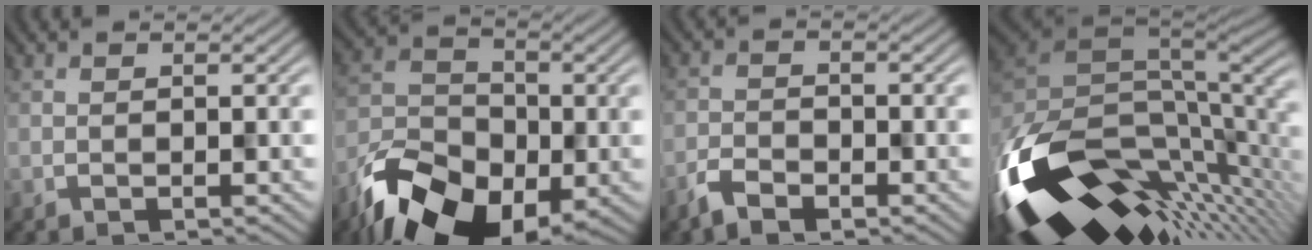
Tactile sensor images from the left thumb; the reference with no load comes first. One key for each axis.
{"total": 14.9, "fx": -9.4, "fy": 8.7, "fz": 7.6, "tx": -0.161, "ty": -0.054, "tz": -0.153}
{"total": 2.7, "fx": -2.4, "fy": 1.2, "fz": 0.6, "tx": -0.019, "ty": -0.010, "tz": -0.047}
{"total": 15.7, "fx": -4.1, "fy": 7.4, "fz": 13.2, "tx": -0.296, "ty": -0.043, "tz": -0.062}